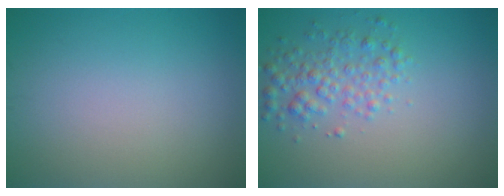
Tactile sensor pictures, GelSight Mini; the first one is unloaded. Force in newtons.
{"total": 3.0, "press": 3.0, "slide": 0.1}